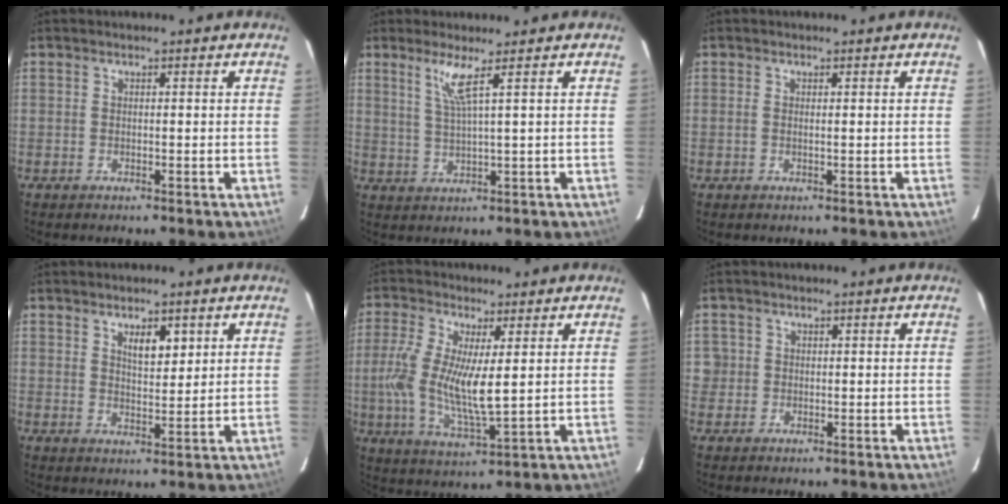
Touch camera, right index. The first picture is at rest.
{"total": 4.1, "force": [2.3, -1.0, 3.2], "torque": [-0.062, -0.009, 0.048]}
{"total": 0.6, "force": [0.1, 0.0, 0.6], "torque": [-0.015, 0.000, -0.001]}
{"total": 4.5, "force": [2.3, 1.9, 3.4], "torque": [-0.052, 0.003, 0.042]}
{"total": 11.7, "force": [1.2, 3.3, 11.2], "torque": [-0.235, -0.009, 0.024]}
{"total": 2.3, "force": [0.0, 2.3, 0.0], "torque": [0.008, 0.010, 0.001]}